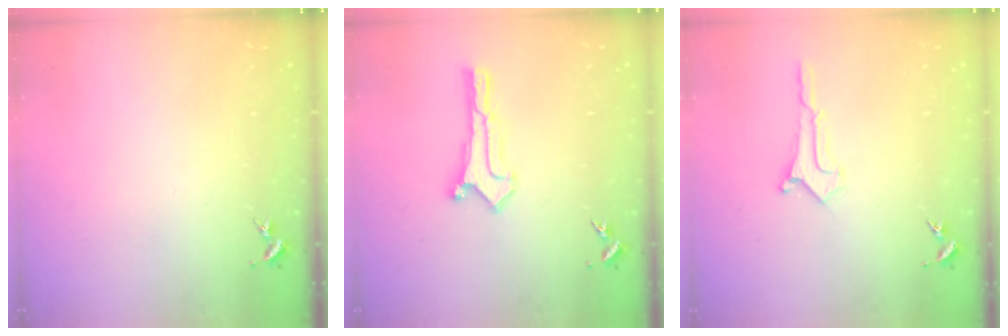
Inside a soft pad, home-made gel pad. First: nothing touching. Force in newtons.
{"total": 0.0}
{"total": 0.6, "press": 0.6, "slide": 0.1}